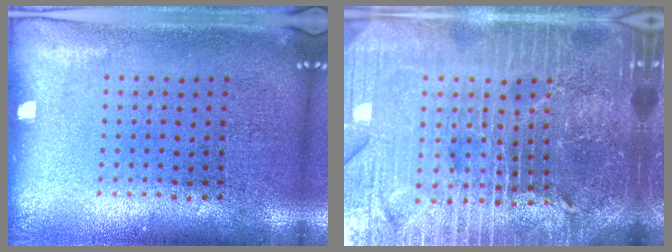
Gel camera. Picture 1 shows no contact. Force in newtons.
{"total": 6.5, "press": 5.7, "slide": 3.0}